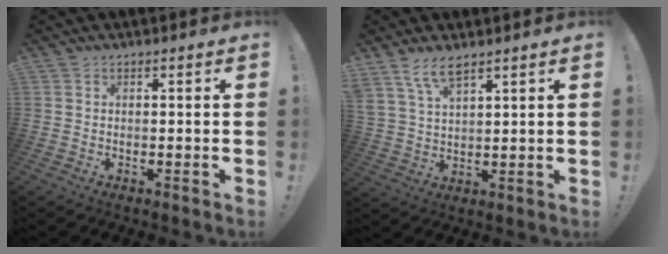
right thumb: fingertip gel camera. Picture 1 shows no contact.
{"total": 6.8, "force": [5.1, 2.0, 4.0], "torque": [-0.085, -0.018, 0.097]}